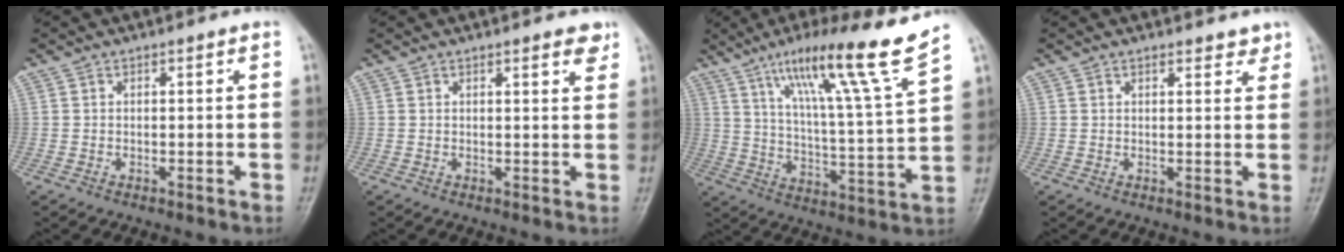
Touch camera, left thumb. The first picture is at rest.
{"total": 3.1, "force": [2.2, 0.8, 2.0], "torque": [-0.012, -0.009, 0.025]}
{"total": 18.0, "force": [12.1, -0.6, 13.3], "torque": [-0.201, -0.062, 0.196]}
{"total": 2.9, "force": [2.4, 1.1, 1.1], "torque": [0.006, -0.011, 0.028]}